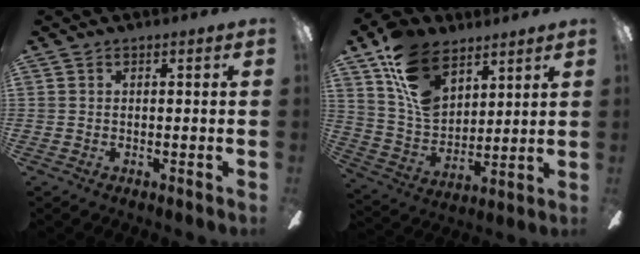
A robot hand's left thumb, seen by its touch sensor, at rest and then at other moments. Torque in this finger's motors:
{"motor_torque": [0.58, 0.46, 1.64, -1.13, 0.28]}